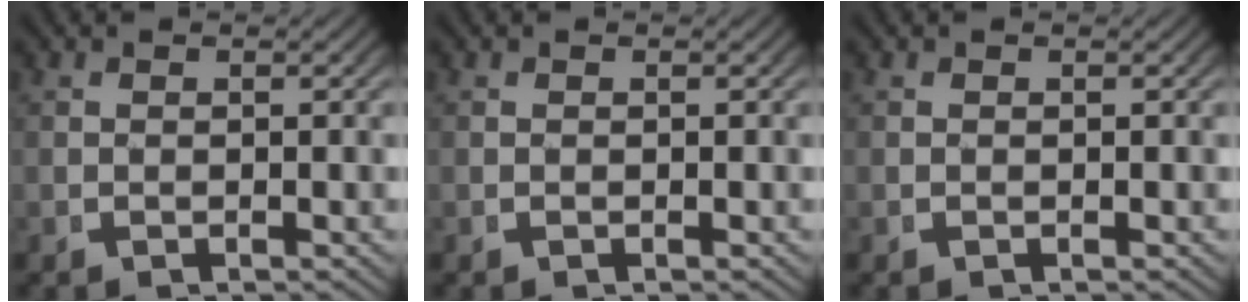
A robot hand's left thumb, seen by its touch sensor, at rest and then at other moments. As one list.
[{"total": 0.0}, {"total": 0.0}]